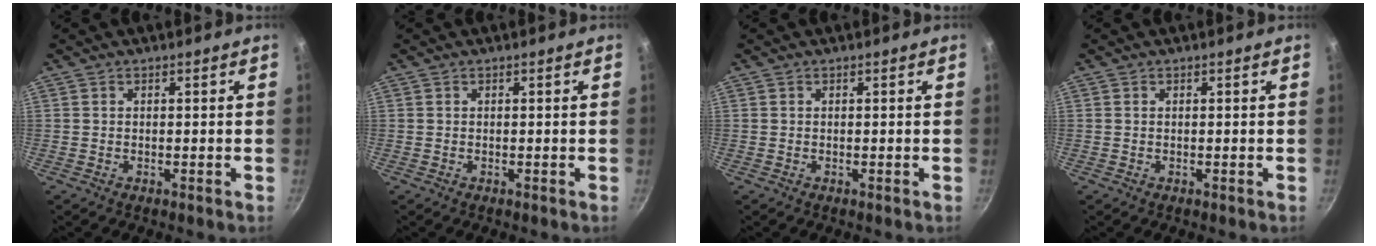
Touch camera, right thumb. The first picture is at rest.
{"total": 0.0}
{"total": 0.0}
{"total": 0.0}